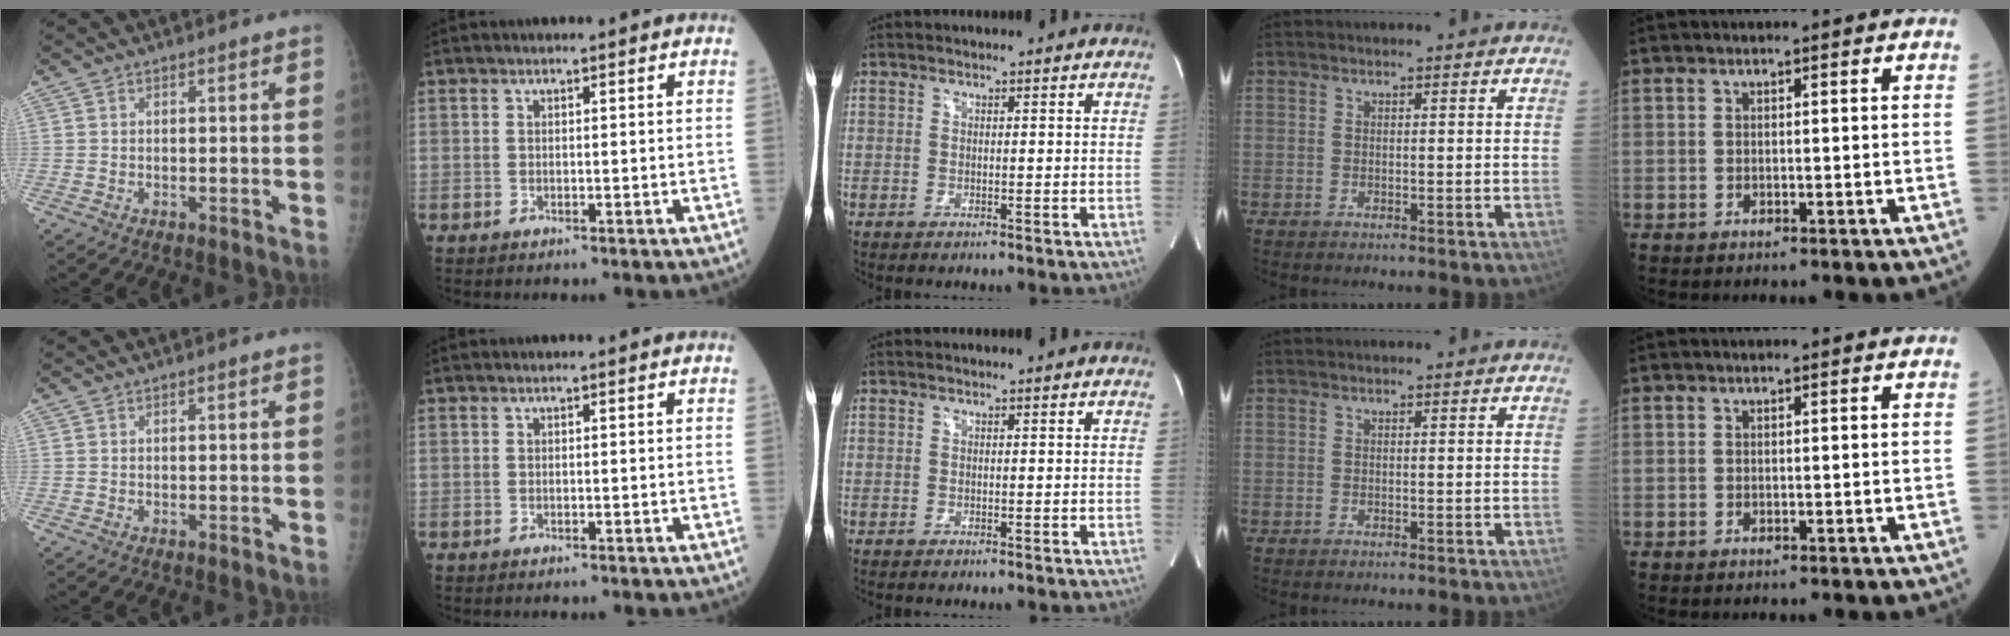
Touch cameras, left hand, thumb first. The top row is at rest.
{}